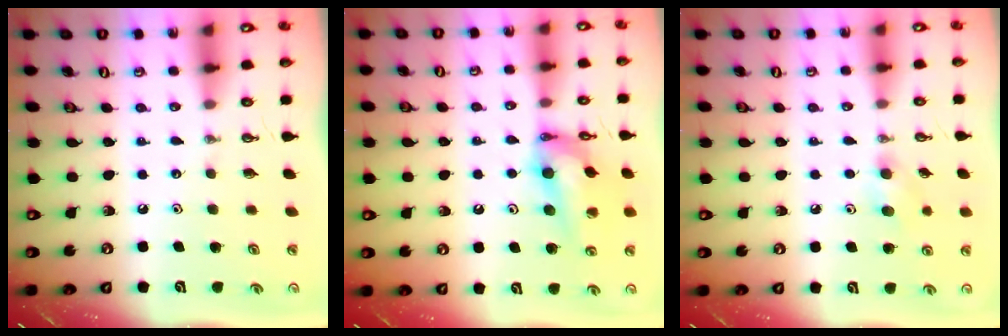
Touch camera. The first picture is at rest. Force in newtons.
{"total": 15.0, "press": 14.3, "slide": 4.5}
{"total": 6.7, "press": 6.5, "slide": 1.3}